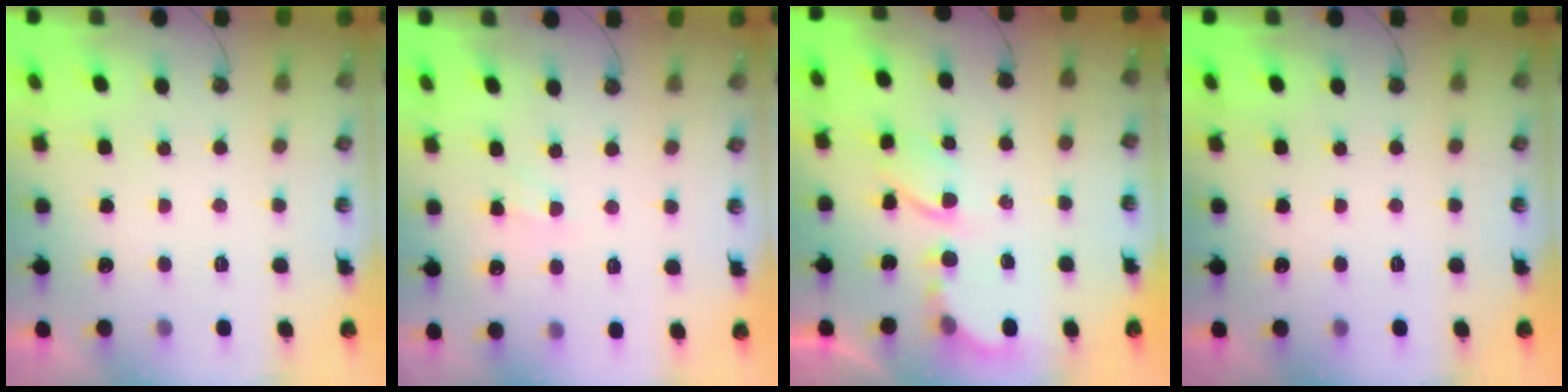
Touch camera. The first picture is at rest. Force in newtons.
{"total": 5.3, "press": 5.2, "slide": 0.7}
{"total": 6.2, "press": 6.2, "slide": 0.5}
{"total": 0.0}